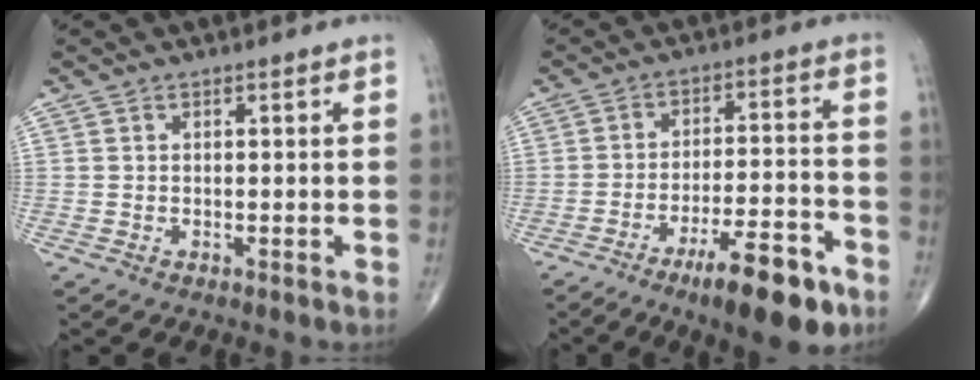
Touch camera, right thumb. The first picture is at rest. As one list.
[{"total": 14.1, "force": [-8.6, 3.7, 10.5], "torque": [-0.154, 0.055, -0.132]}]